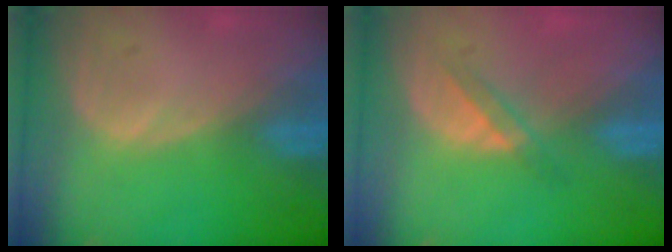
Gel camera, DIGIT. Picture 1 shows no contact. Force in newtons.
{"total": 2.4, "press": 2.2, "slide": 1.1}